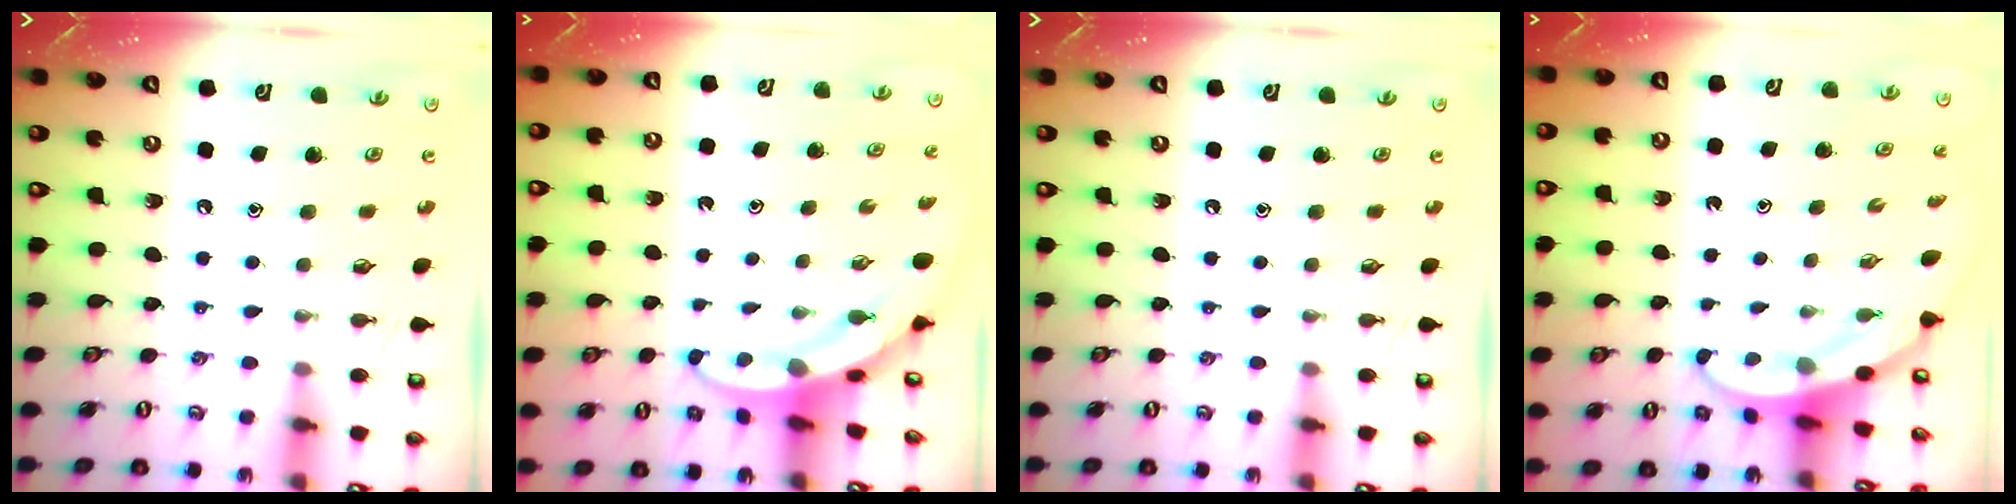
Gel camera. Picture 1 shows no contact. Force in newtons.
{"total": 3.6, "press": 3.5, "slide": 0.4}
{"total": 0.0}
{"total": 3.2, "press": 3.2, "slide": 0.2}